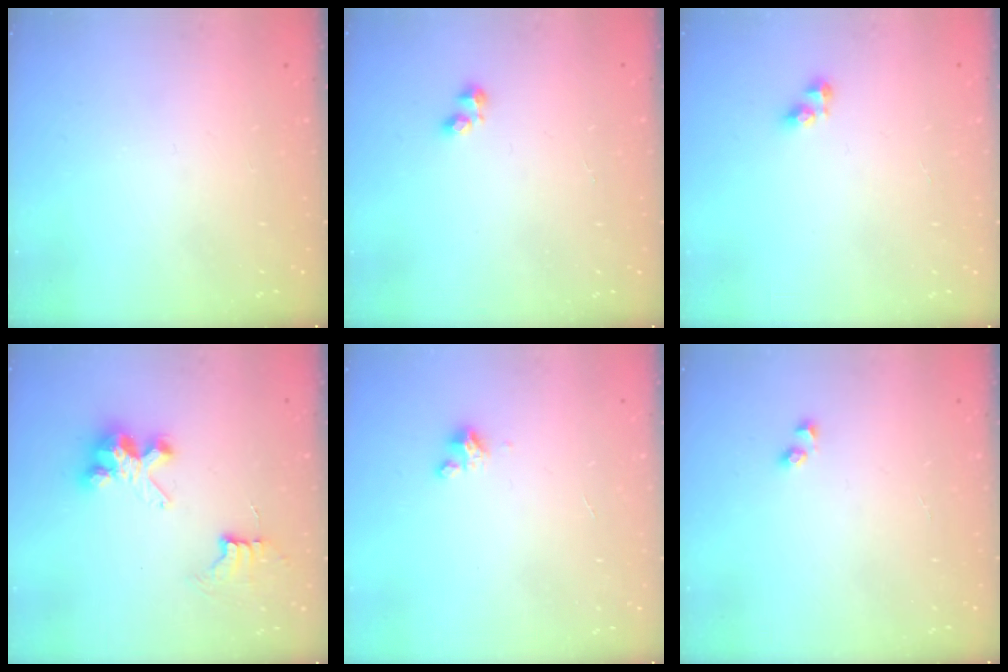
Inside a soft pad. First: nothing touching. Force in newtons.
{"total": 2.2, "press": 2.1, "slide": 0.7}
{"total": 3.0, "press": 3.0, "slide": 0.3}
{"total": 8.9, "press": 8.9, "slide": 0.7}
{"total": 2.5, "press": 2.5, "slide": 0.3}
{"total": 2.1, "press": 1.7, "slide": 1.2}